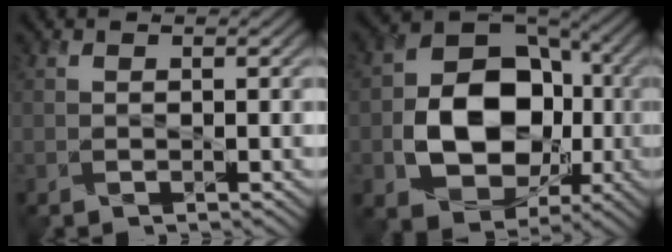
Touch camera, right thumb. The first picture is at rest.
{"total": 13.3, "force": [-2.3, 10.1, 8.3], "torque": [-0.141, -0.011, -0.045]}